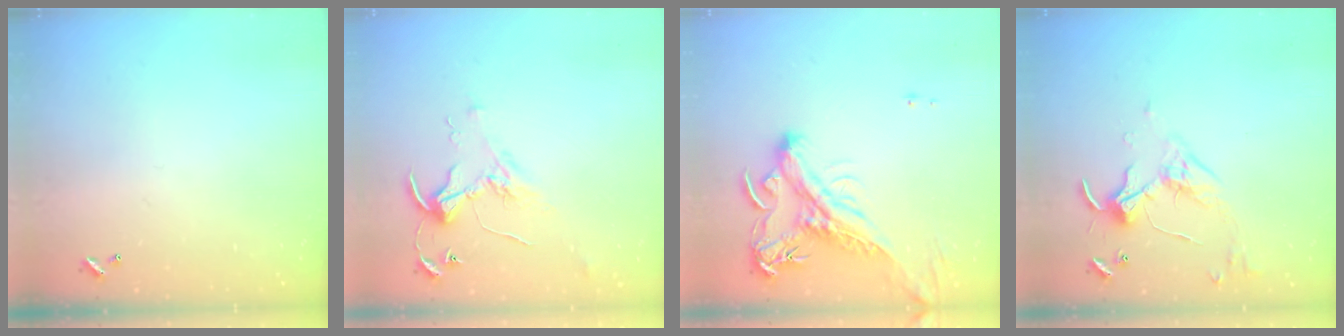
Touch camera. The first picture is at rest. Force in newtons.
{"total": 2.1, "press": 2.1, "slide": 0.1}
{"total": 4.2, "press": 3.8, "slide": 1.6}
{"total": 3.3, "press": 3.2, "slide": 0.7}